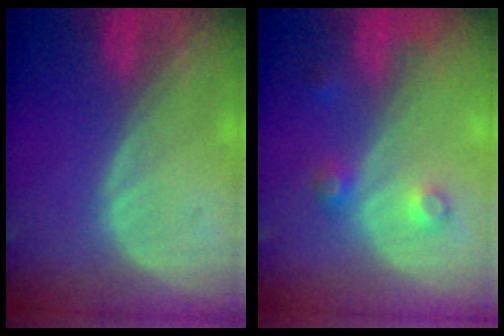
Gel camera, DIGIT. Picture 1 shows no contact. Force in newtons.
{"total": 3.5, "press": 3.2, "slide": 1.4}